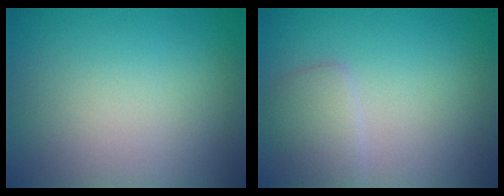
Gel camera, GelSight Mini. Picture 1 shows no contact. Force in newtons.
{"total": 2.2, "press": 2.2, "slide": 0.1}